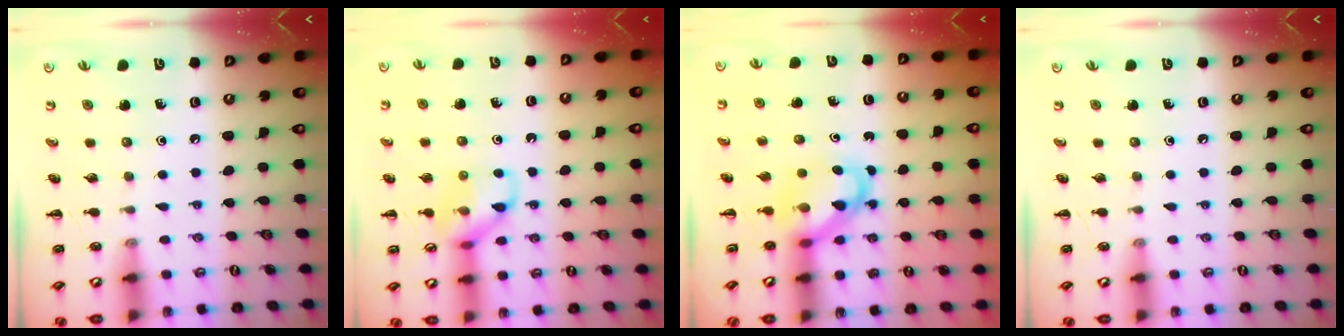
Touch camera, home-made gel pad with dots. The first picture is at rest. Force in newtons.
{"total": 11.0, "press": 11.0, "slide": 0.3}
{"total": 5.2, "press": 5.1, "slide": 1.0}
{"total": 0.0}